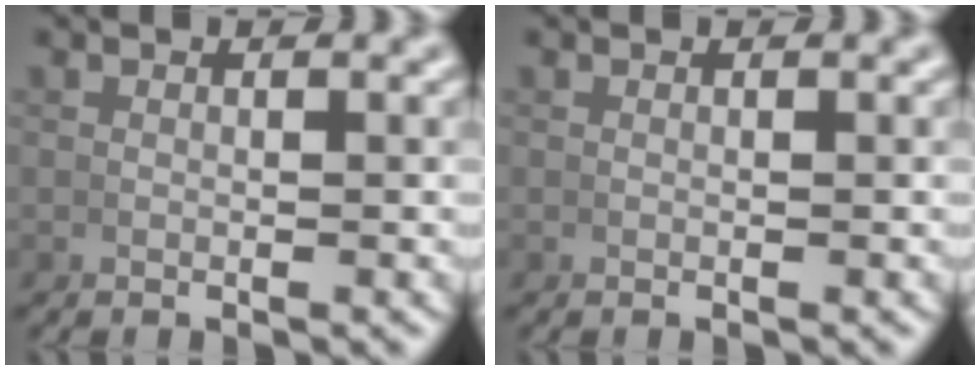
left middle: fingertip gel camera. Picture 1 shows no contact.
{"total": 0.0}